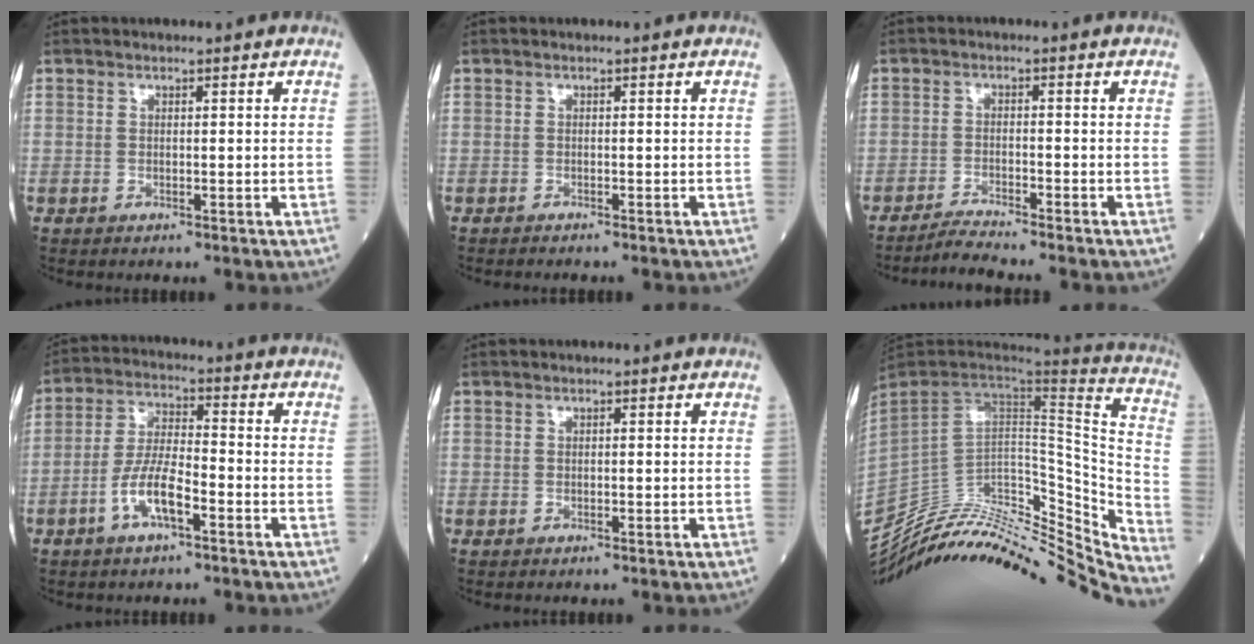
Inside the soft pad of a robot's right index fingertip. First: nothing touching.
{"total": 1.3, "force": [-1.2, 0.0, 0.5], "torque": [-0.006, 0.000, -0.014]}
{"total": 3.6, "force": [-3.3, -1.3, 0.4], "torque": [-0.016, -0.020, -0.063]}
{"total": 7.5, "force": [-3.4, 2.0, 6.4], "torque": [-0.130, 0.005, -0.066]}
{"total": 0.0}
{"total": 36.6, "force": [-33.1, 6.1, 14.4], "torque": [-0.184, -0.023, -0.466]}